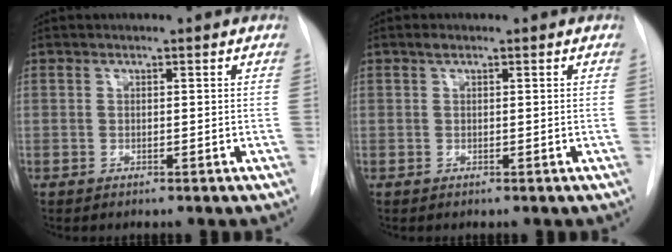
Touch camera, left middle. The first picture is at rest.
{"total": 0.7, "force": [0.5, 0.3, 0.4], "torque": [-0.007, 0.006, 0.009]}